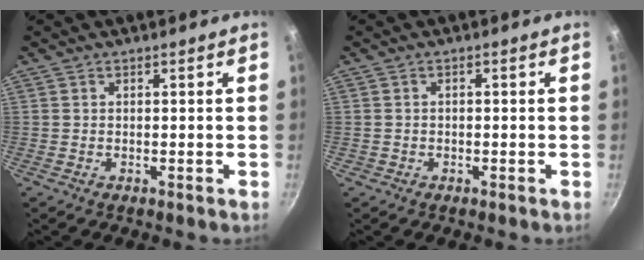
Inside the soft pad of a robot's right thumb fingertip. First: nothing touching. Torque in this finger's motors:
{"motor_torque": [-0.55, 0.33, -0.07, 0.41, -0.04]}